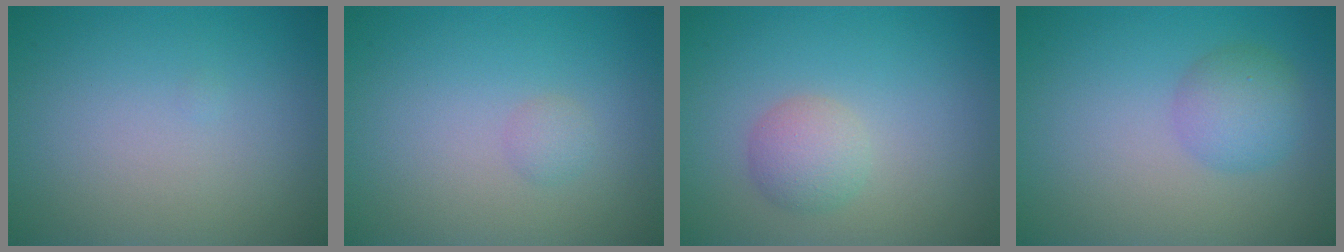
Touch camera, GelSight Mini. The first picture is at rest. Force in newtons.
{"total": 0.8, "press": 0.8, "slide": 0.1}
{"total": 2.3, "press": 2.3, "slide": 0.0}
{"total": 2.9, "press": 2.9, "slide": 0.1}